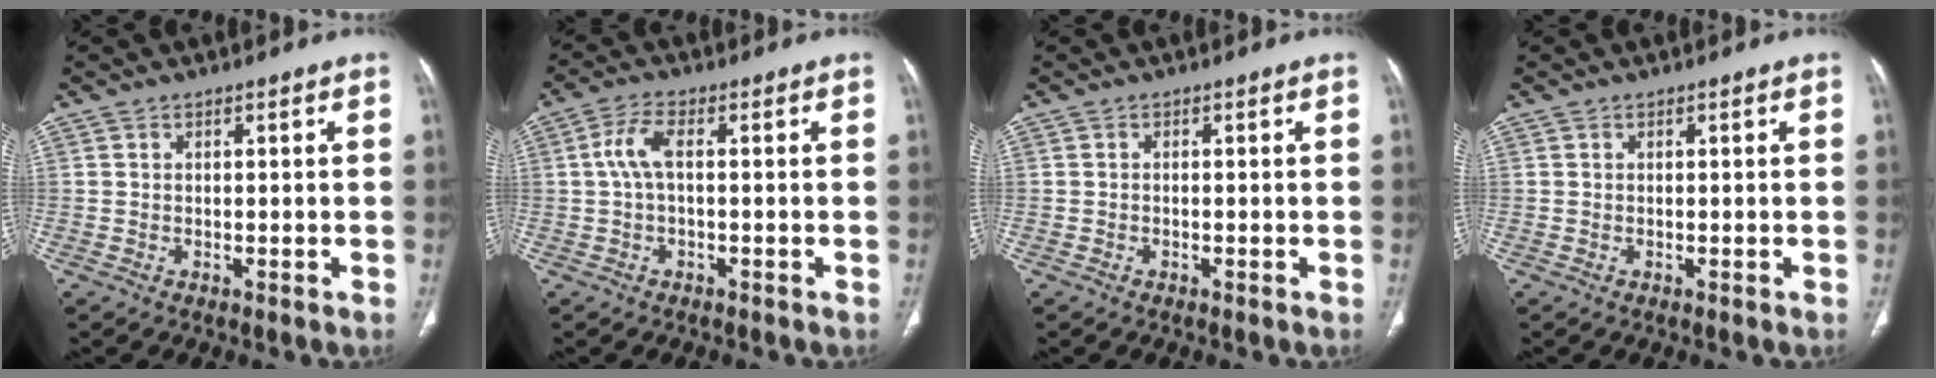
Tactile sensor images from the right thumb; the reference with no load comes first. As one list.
[{"total": 4.4, "force": [0.2, 1.6, 4.1], "torque": [-0.100, 0.011, 0.000]}, {"total": 0.0}, {"total": 0.0}]